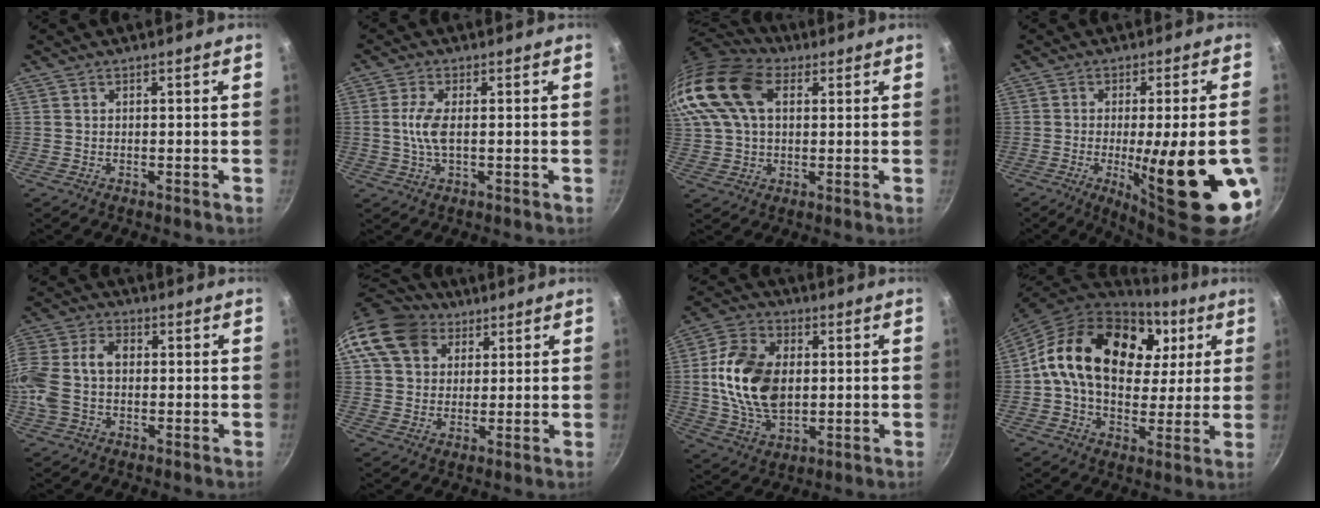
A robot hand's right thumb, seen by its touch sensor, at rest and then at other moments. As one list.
[{"total": 4.7, "force": [0.0, 1.7, 4.4], "torque": [-0.103, 0.002, -0.001]}, {"total": 18.2, "force": [5.6, 11.9, 12.6], "torque": [-0.258, 0.017, 0.093]}, {"total": 20.6, "force": [-5.7, 4.0, 19.4], "torque": [-0.257, -0.006, -0.069]}, {"total": 13.5, "force": [-0.2, 9.2, 10.0], "torque": [-0.202, 0.030, -0.017]}, {"total": 13.4, "force": [5.7, 10.4, 6.2], "torque": [-0.097, 0.011, 0.094]}, {"total": 16.7, "force": [1.0, 11.0, 12.6], "torque": [-0.218, 0.003, 0.017]}, {"total": 24.9, "force": [6.9, 16.8, 17.0], "torque": [-0.274, 0.006, 0.105]}]